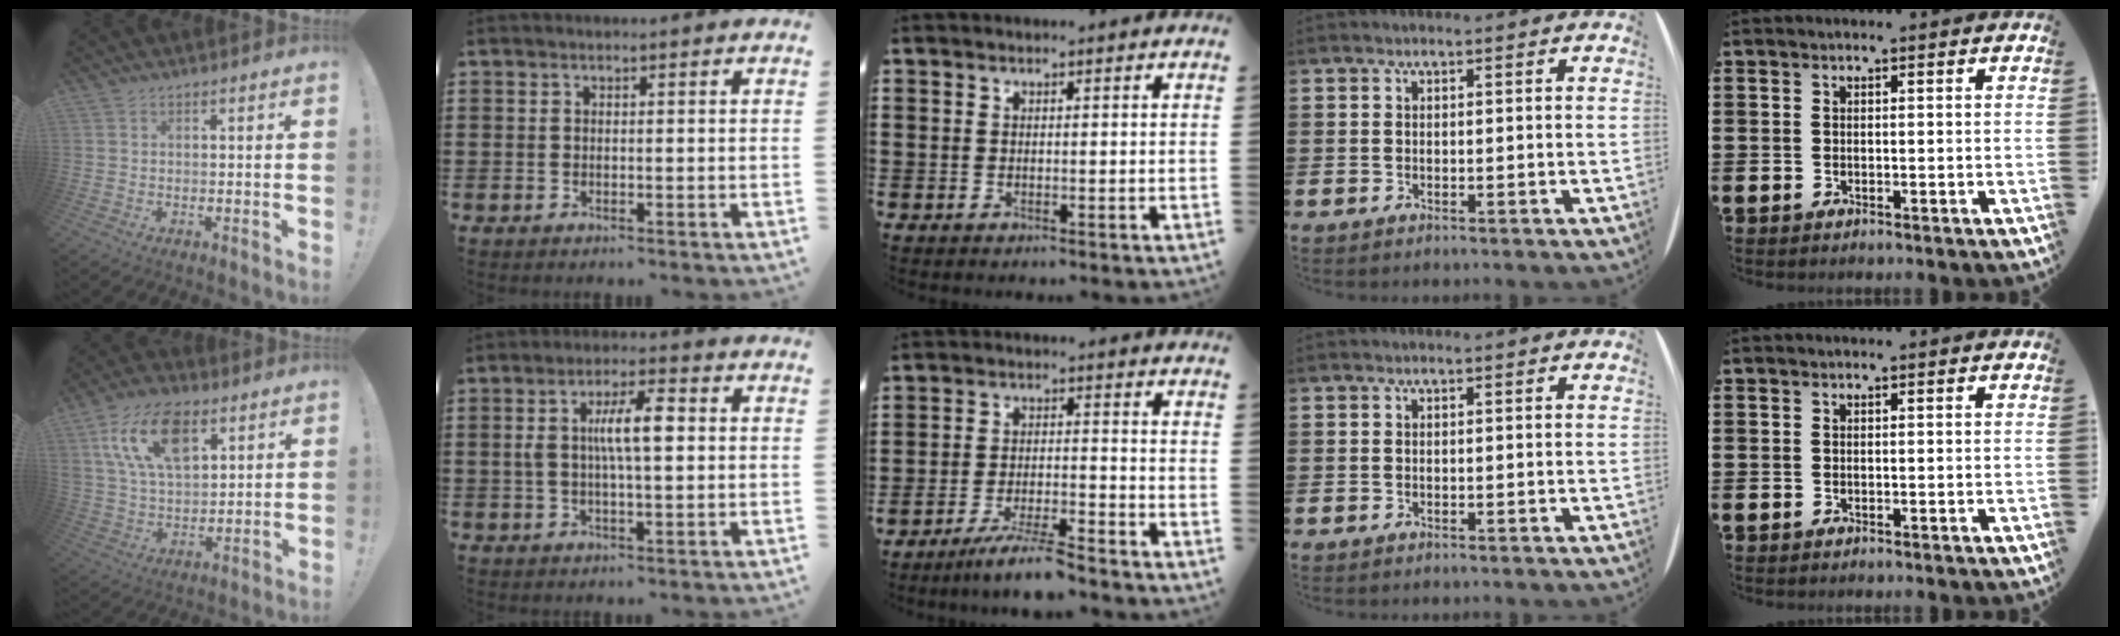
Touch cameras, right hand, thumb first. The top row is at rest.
{"thumb": {"total": 17.4, "force": [8.1, 10.1, 11.6], "torque": [-0.211, -0.019, 0.149]}, "index": {"total": 7.4, "force": [0.9, 2.3, 7.0], "torque": [-0.135, 0.010, 0.013]}, "middle": {"total": 5.9, "force": [-5.2, -0.1, 2.7], "torque": [-0.064, -0.016, -0.101]}}